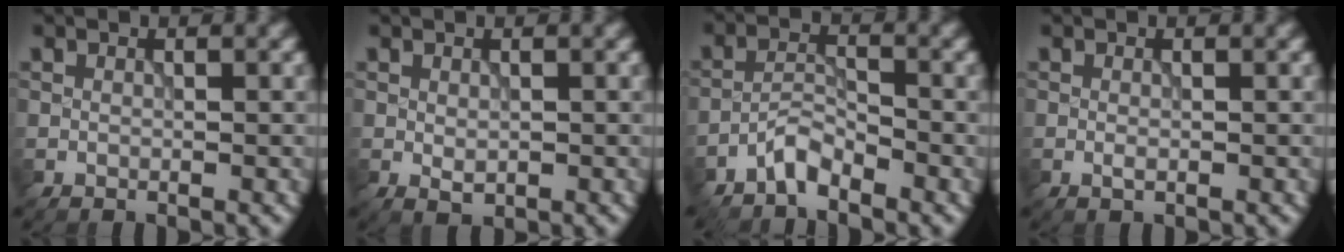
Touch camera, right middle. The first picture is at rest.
{"total": 1.2, "force": [-0.1, 0.7, 0.9], "torque": [-0.018, -0.005, 0.003]}
{"total": 2.4, "force": [-2.1, 0.6, 1.0], "torque": [-0.019, 0.010, -0.046]}
{"total": 0.6, "force": [-0.2, 0.2, 0.5], "torque": [-0.013, -0.002, -0.003]}